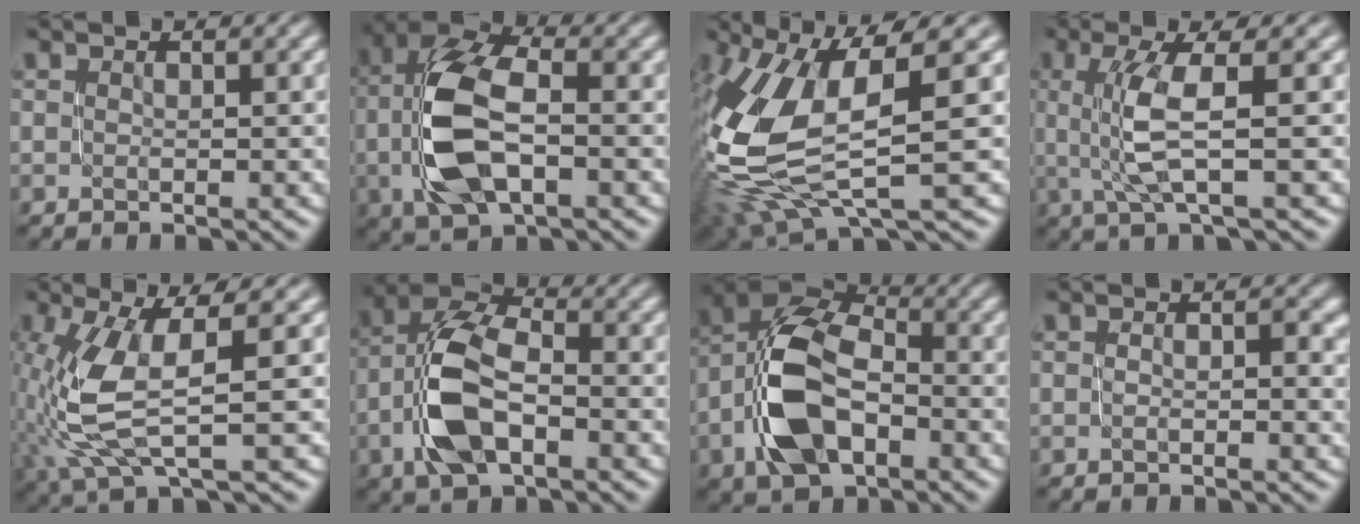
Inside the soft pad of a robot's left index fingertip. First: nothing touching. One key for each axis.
{"total": 8.1, "fx": -1.1, "fy": 4.3, "fz": 6.8, "tx": -0.153, "ty": 0.013, "tz": -0.022}
{"total": 11.3, "fx": 0.0, "fy": 4.9, "fz": 10.2, "tx": -0.237, "ty": -0.012, "tz": 0.002}
{"total": 4.6, "fx": 0.3, "fy": 1.1, "fz": 4.5, "tx": -0.102, "ty": 0.003, "tz": 0.012}
{"total": 7.5, "fx": -0.6, "fy": 2.4, "fz": 7.0, "tx": -0.171, "ty": -0.002, "tz": -0.007}
{"total": 7.3, "fx": -2.2, "fy": 3.9, "fz": 5.8, "tx": -0.126, "ty": 0.015, "tz": -0.048}
{"total": 8.8, "fx": -2.4, "fy": 5.2, "fz": 6.6, "tx": -0.140, "ty": 0.015, "tz": -0.056}
{"total": 1.6, "fx": -0.2, "fy": 0.7, "fz": 1.4, "tx": -0.021, "ty": -0.002, "tz": -0.004}